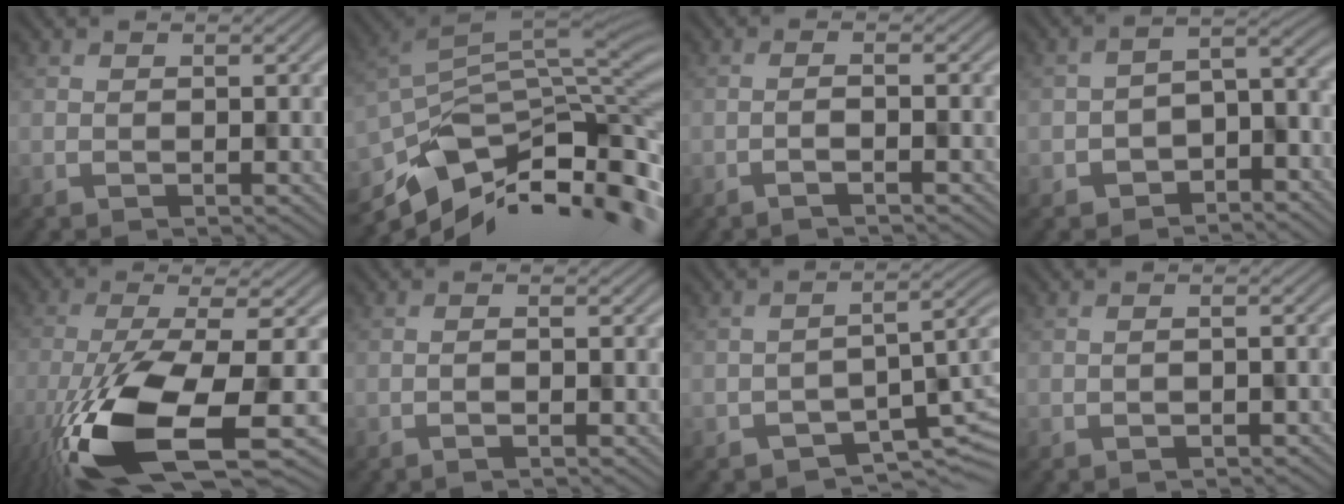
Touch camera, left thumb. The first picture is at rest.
{"total": 11.2, "force": [-6.7, 5.0, 7.5], "torque": [-0.159, -0.023, -0.098]}
{"total": 1.9, "force": [-1.1, 0.1, 1.5], "torque": [-0.019, 0.015, -0.032]}
{"total": 4.7, "force": [-3.3, 2.9, 1.5], "torque": [-0.003, -0.013, -0.071]}
{"total": 13.9, "force": [-5.8, 4.8, 11.7], "torque": [-0.266, -0.043, -0.103]}
{"total": 1.2, "force": [-0.6, 0.0, 1.0], "torque": [-0.014, 0.012, -0.018]}
{"total": 4.0, "force": [-2.5, 2.4, 2.0], "torque": [-0.010, -0.020, -0.041]}
{"total": 0.9, "force": [-0.7, -0.1, -0.5], "torque": [0.008, 0.004, -0.012]}